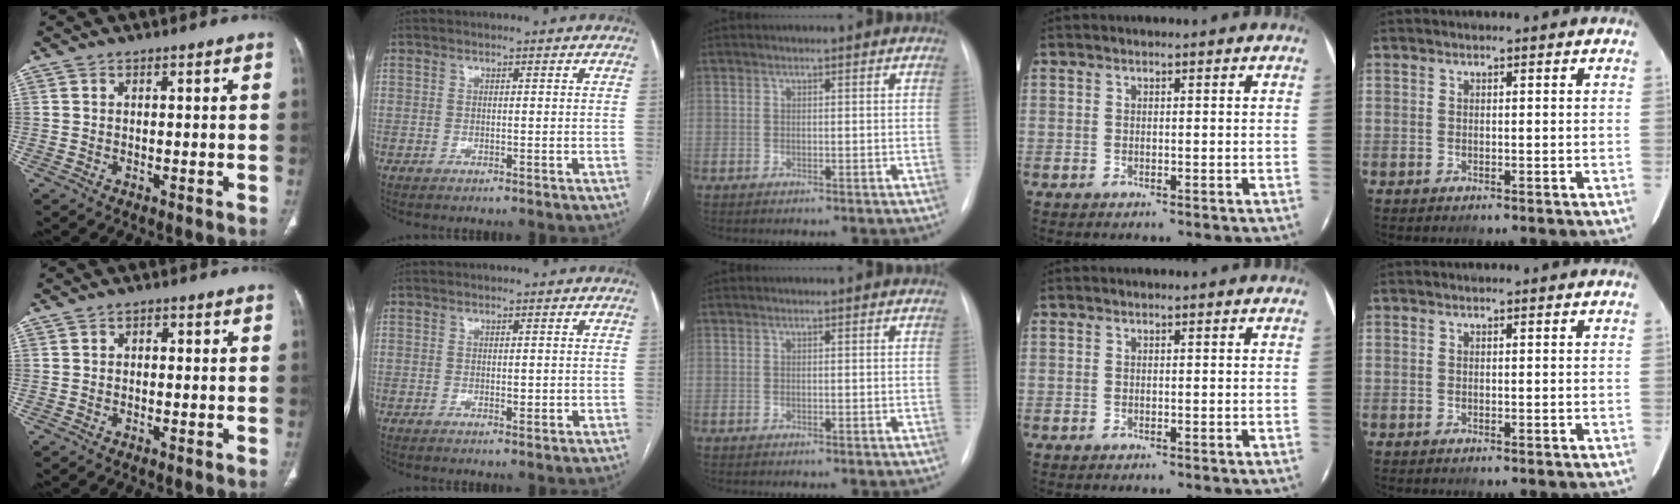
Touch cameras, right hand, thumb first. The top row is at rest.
{"thumb": {"total": 1.4, "force": [0.1, 1.0, 1.0], "torque": [-0.007, 0.005, -0.004]}, "index": {"total": 1.5, "force": [-0.1, 0.8, 1.2], "torque": [-0.016, -0.002, 0.002]}}